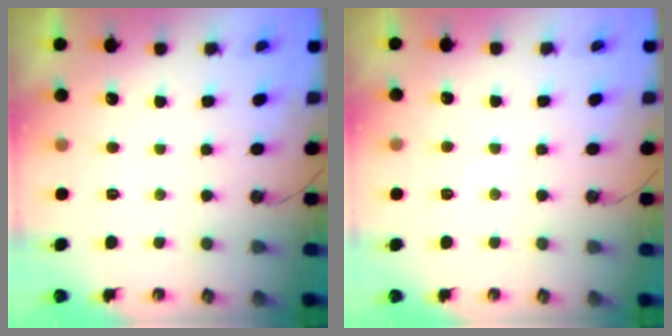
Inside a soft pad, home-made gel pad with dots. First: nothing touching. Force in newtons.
{"total": 5.6, "press": 5.5, "slide": 0.8}